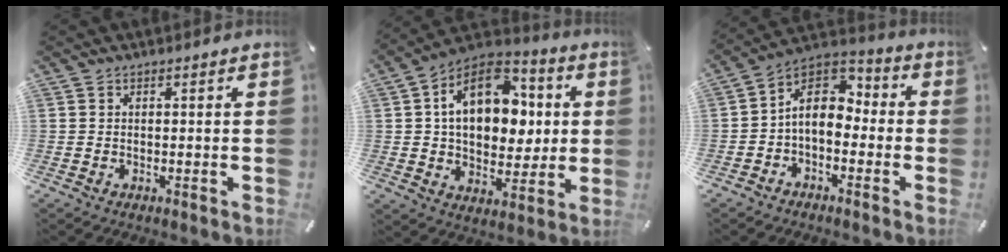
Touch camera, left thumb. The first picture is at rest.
{"total": 18.2, "force": [4.2, 12.9, 12.2], "torque": [-0.190, -0.010, 0.077]}
{"total": 9.1, "force": [-0.7, 6.8, 6.0], "torque": [-0.120, 0.005, -0.014]}